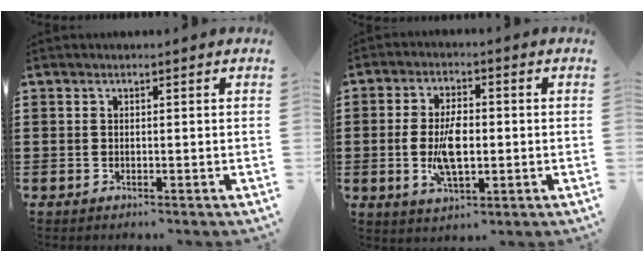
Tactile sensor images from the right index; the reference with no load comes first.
{"total": 7.2, "force": [-0.7, 3.4, 6.4], "torque": [-0.134, -0.004, -0.021]}